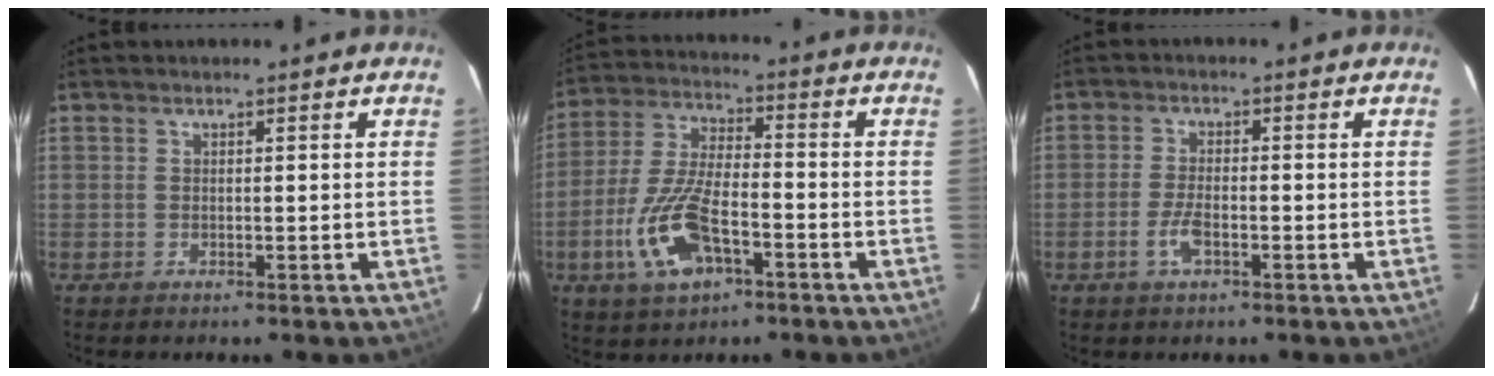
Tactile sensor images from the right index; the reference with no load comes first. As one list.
[{"total": 13.7, "force": [-5.6, 5.7, 11.2], "torque": [-0.244, -0.007, -0.103]}, {"total": 4.2, "force": [-1.9, 1.5, 3.4], "torque": [-0.074, -0.002, -0.037]}]